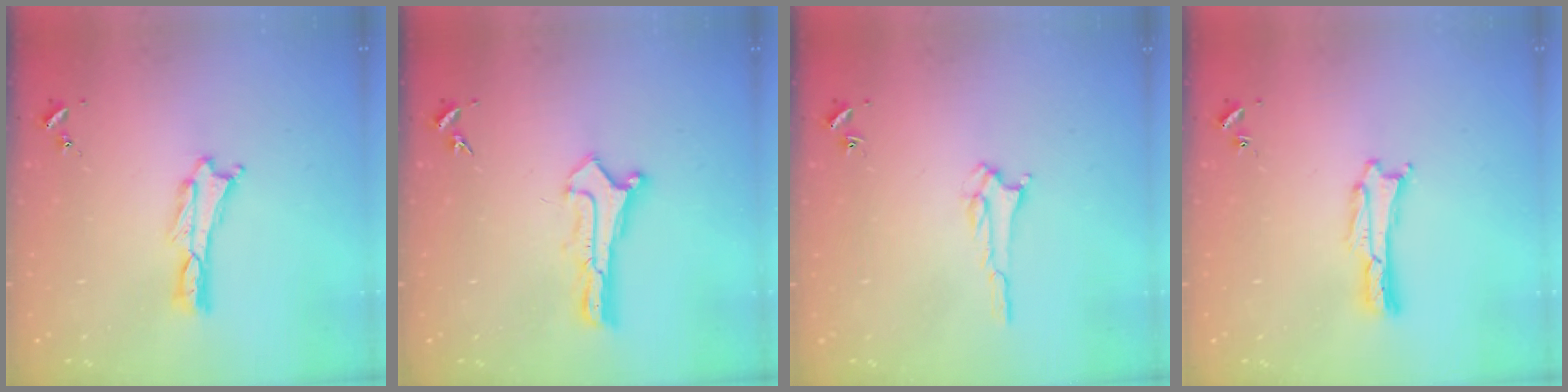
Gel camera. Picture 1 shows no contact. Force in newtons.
{"total": 0.8, "press": 0.8, "slide": 0.0}
{"total": 1.5, "press": 1.5, "slide": 0.2}
{"total": 0.7, "press": 0.7, "slide": 0.1}